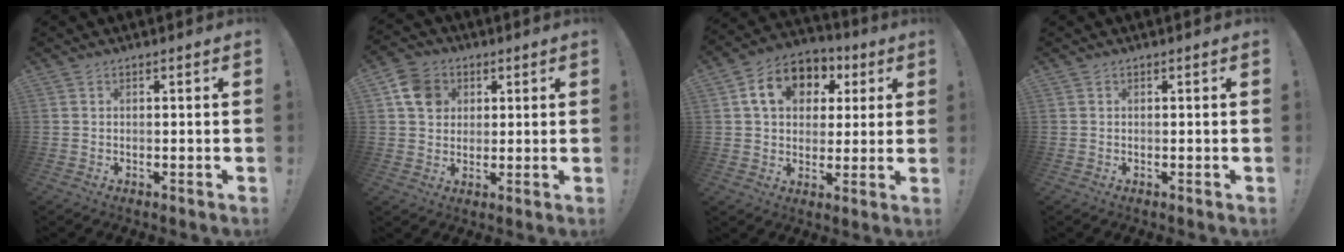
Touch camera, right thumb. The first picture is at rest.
{"total": 9.2, "force": [3.3, 7.8, 3.5], "torque": [-0.046, -0.005, 0.068]}
{"total": 13.7, "force": [4.5, 10.8, 7.2], "torque": [-0.107, -0.001, 0.088]}
{"total": 0.0}